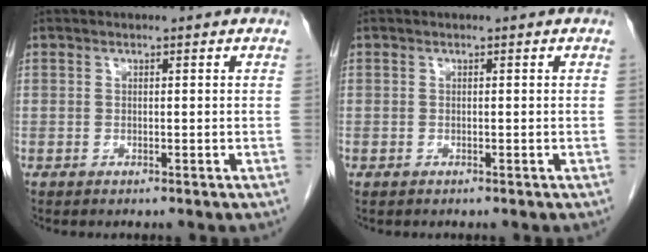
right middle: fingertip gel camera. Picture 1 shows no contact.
{"total": 0.0}